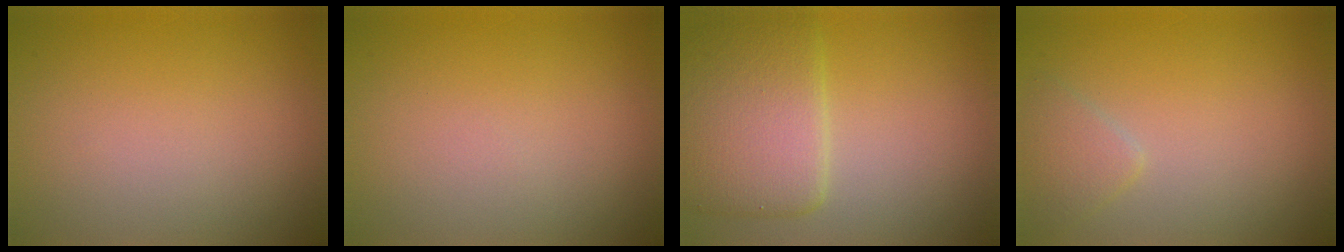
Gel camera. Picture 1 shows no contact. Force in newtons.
{"total": 0.0}
{"total": 5.9, "press": 5.9, "slide": 0.2}
{"total": 1.6, "press": 1.6, "slide": 0.1}